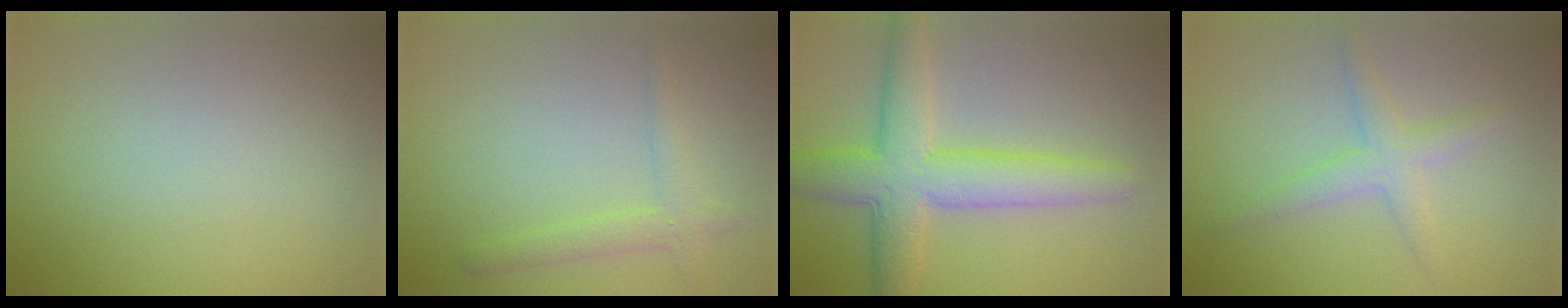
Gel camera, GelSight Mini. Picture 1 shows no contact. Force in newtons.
{"total": 2.2, "press": 2.2, "slide": 0.0}
{"total": 6.5, "press": 6.5, "slide": 0.2}
{"total": 2.5, "press": 2.5, "slide": 0.0}